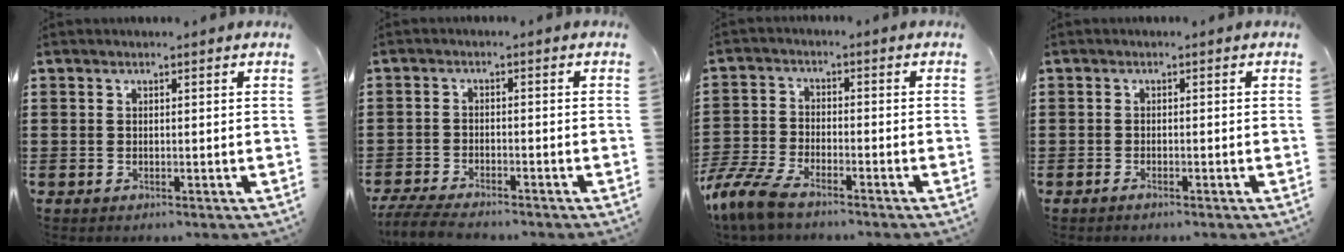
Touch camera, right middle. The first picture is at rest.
{"total": 4.2, "force": [-4.0, 0.6, 1.2], "torque": [-0.033, -0.006, -0.083]}
{"total": 7.0, "force": [-5.8, 1.9, 3.4], "torque": [-0.098, -0.005, -0.119]}
{"total": 0.7, "force": [-0.6, 0.1, 0.4], "torque": [-0.010, -0.004, -0.011]}